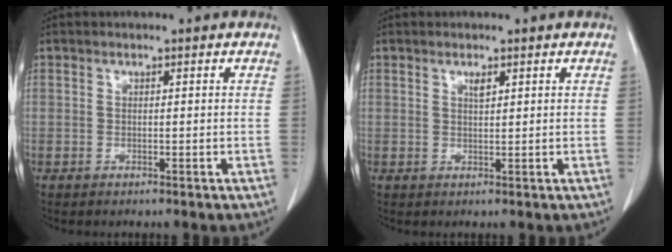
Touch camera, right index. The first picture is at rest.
{"total": 1.1, "force": [0.6, 0.3, 0.8], "torque": [-0.019, -0.002, 0.013]}